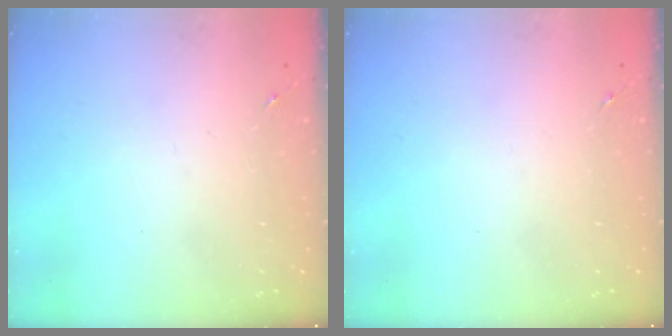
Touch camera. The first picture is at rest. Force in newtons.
{"total": 0.0}